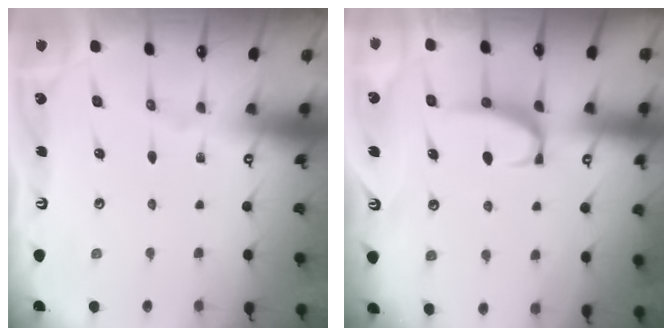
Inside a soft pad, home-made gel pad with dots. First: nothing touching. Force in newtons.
{"total": 3.0, "press": 2.7, "slide": 1.2}